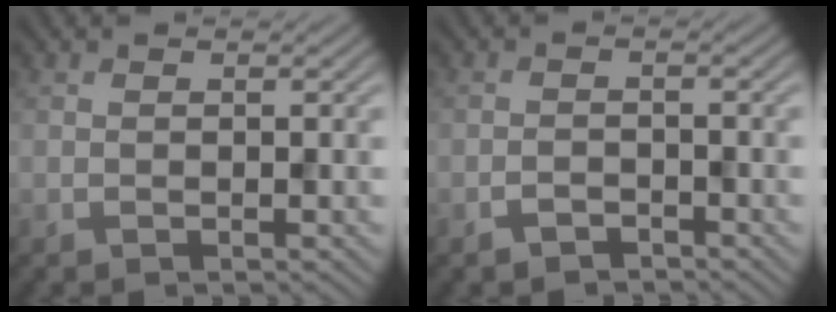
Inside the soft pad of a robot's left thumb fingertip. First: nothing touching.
{"total": 1.5, "force": [-1.4, 0.4, 0.3], "torque": [-0.009, 0.003, -0.028]}